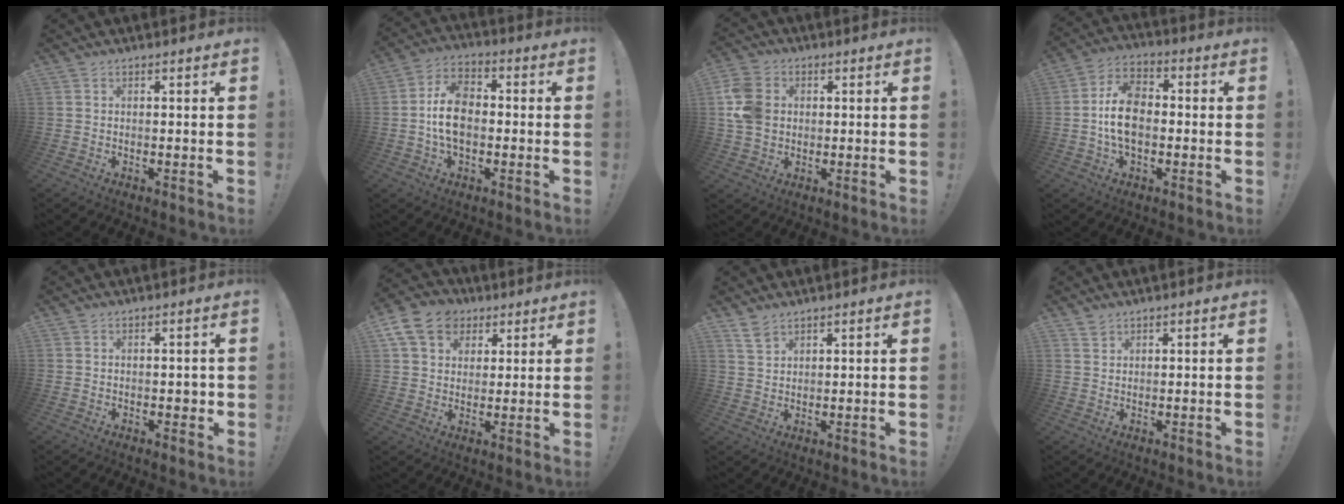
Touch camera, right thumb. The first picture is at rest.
{"total": 12.0, "force": [-1.4, 8.1, 8.7], "torque": [-0.156, 0.016, -0.023]}
{"total": 11.9, "force": [1.4, 9.7, 6.8], "torque": [-0.141, 0.004, 0.030]}
{"total": 12.5, "force": [-1.4, 8.3, 9.3], "torque": [-0.171, 0.014, -0.026]}
{"total": 1.8, "force": [-0.2, 1.3, 1.2], "torque": [-0.013, 0.004, -0.006]}
{"total": 13.2, "force": [5.8, 10.4, 5.8], "torque": [-0.082, -0.021, 0.116]}
{"total": 4.2, "force": [3.2, 2.0, 1.6], "torque": [-0.028, -0.017, 0.062]}
{"total": 1.9, "force": [1.7, 0.8, 0.3], "torque": [0.004, -0.012, 0.030]}